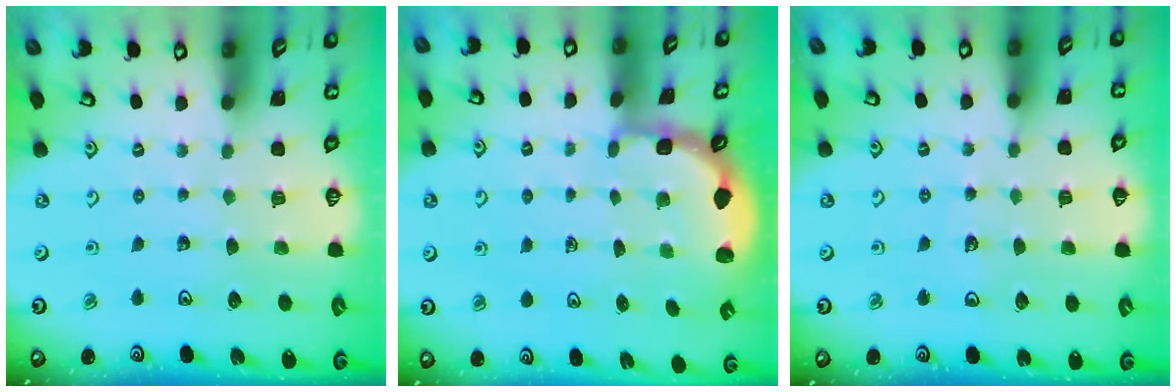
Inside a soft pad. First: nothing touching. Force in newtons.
{"total": 2.4, "press": 1.7, "slide": 1.7}
{"total": 5.1, "press": 4.4, "slide": 2.6}